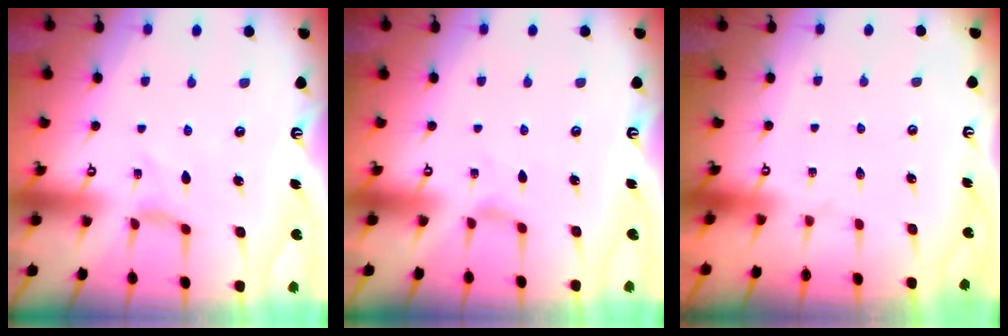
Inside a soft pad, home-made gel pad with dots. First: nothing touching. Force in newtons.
{"total": 0.0}
{"total": 0.0}